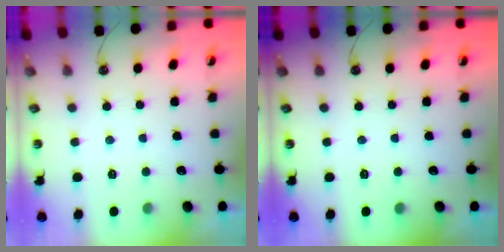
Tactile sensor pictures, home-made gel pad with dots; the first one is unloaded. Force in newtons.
{"total": 0.0}